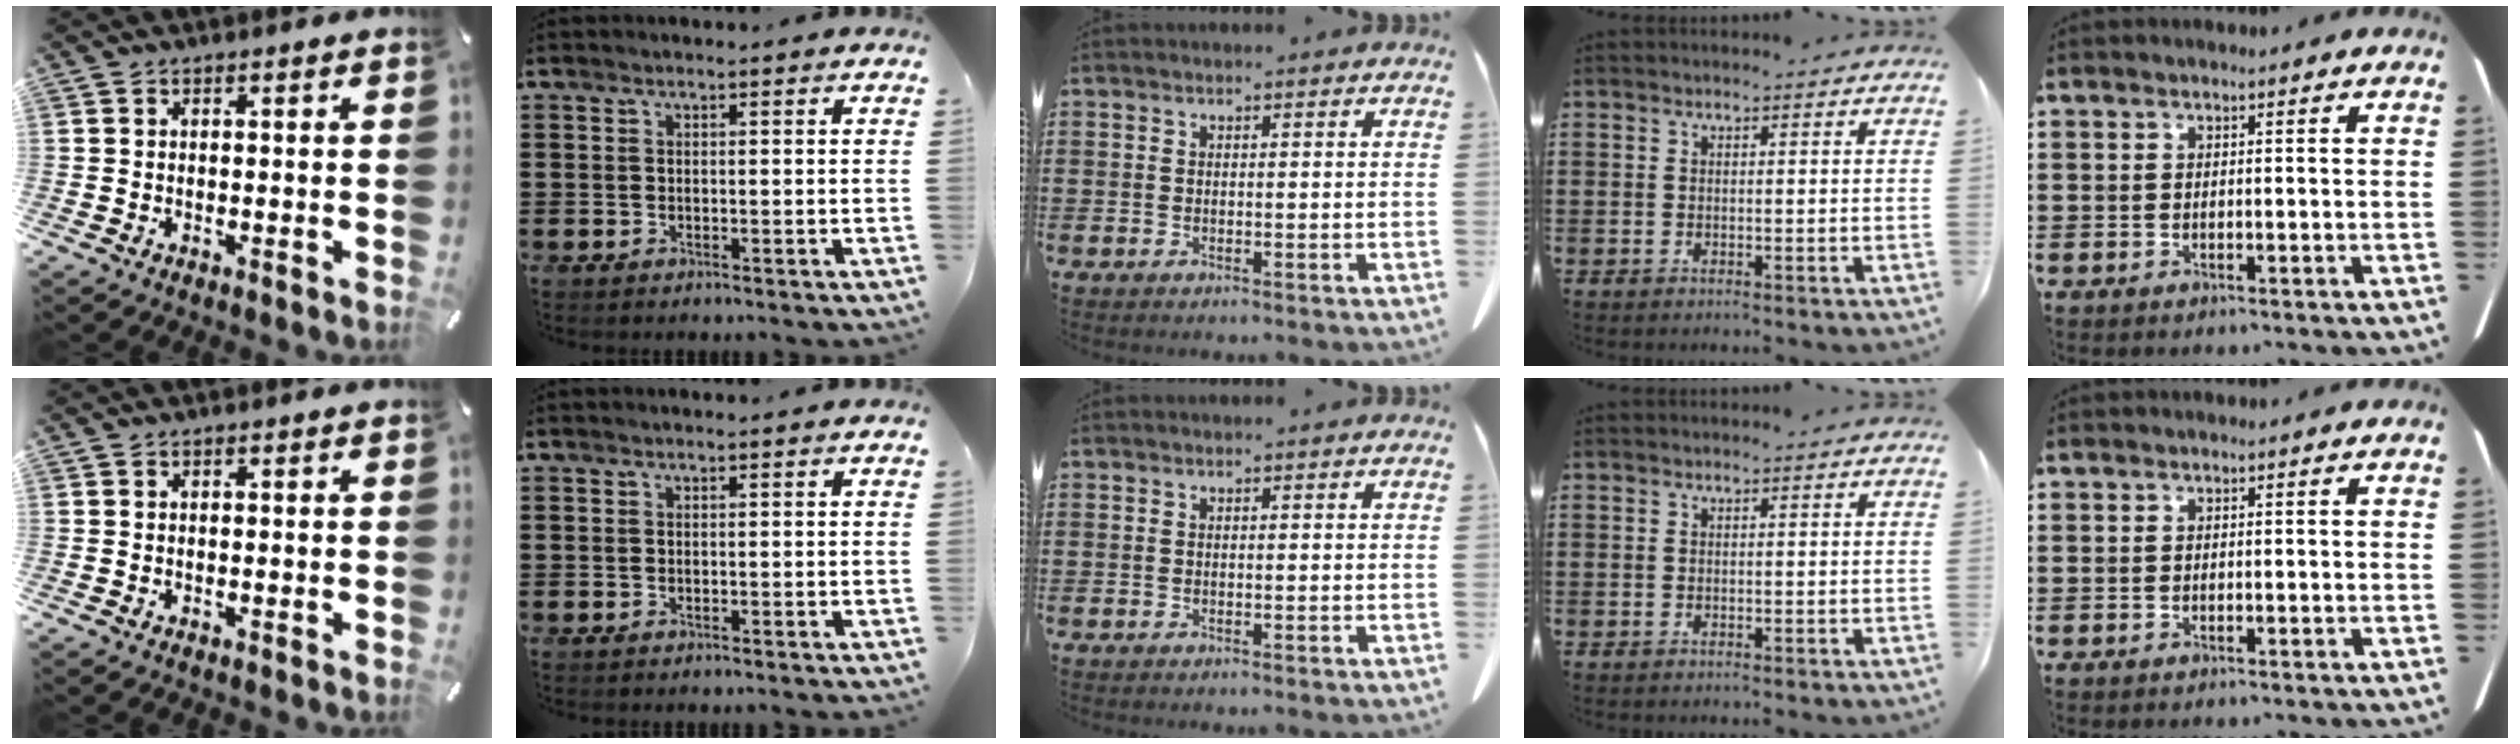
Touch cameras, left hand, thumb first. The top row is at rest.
{}